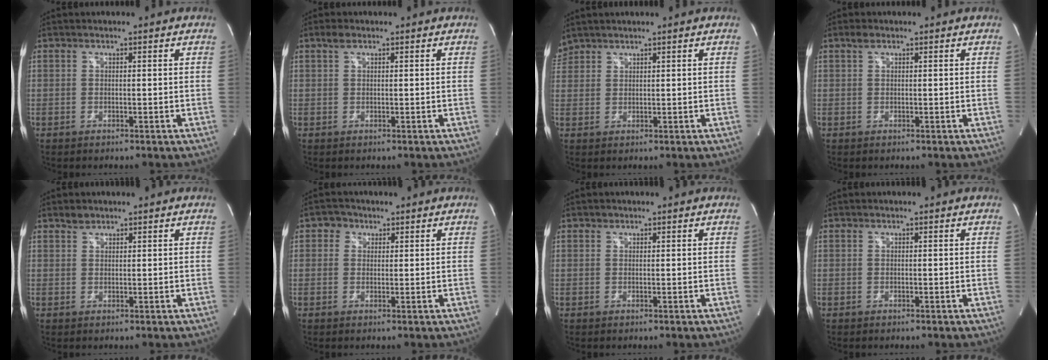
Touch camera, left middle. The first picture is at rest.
{"total": 1.3, "force": [0.9, 0.6, 0.8], "torque": [-0.020, 0.010, 0.018]}
{"total": 2.6, "force": [2.4, 0.8, 0.1], "torque": [-0.008, 0.019, 0.052]}
{"total": 1.1, "force": [0.8, 0.5, 0.6], "torque": [-0.016, 0.009, 0.015]}
{"total": 1.3, "force": [1.2, 0.6, 0.2], "torque": [-0.007, 0.000, 0.021]}
{"total": 2.2, "force": [1.1, 1.9, 0.5], "torque": [-0.009, 0.003, 0.013]}
{"total": 0.5, "force": [0.4, 0.3, 0.0], "torque": [-0.002, -0.002, 0.006]}
{"total": 0.0}